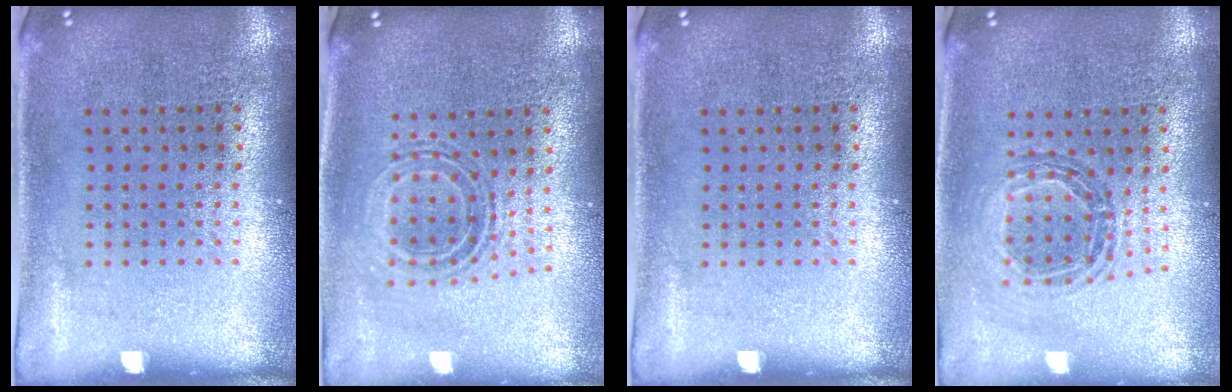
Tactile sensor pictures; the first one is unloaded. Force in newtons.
{"total": 0.9, "press": 0.8, "slide": 0.3}
{"total": 0.0}
{"total": 0.9, "press": 0.9, "slide": 0.1}